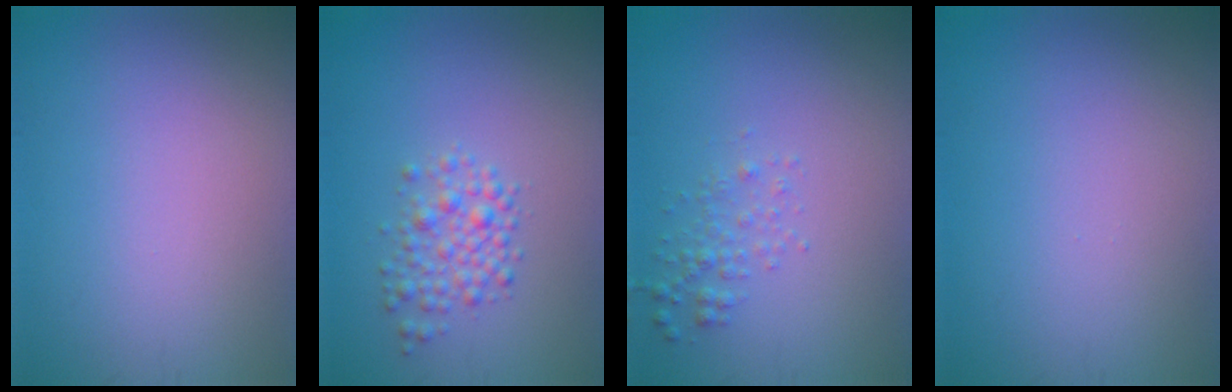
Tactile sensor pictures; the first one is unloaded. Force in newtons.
{"total": 2.6, "press": 2.6, "slide": 0.1}
{"total": 1.5, "press": 1.5, "slide": 0.1}
{"total": 0.0}